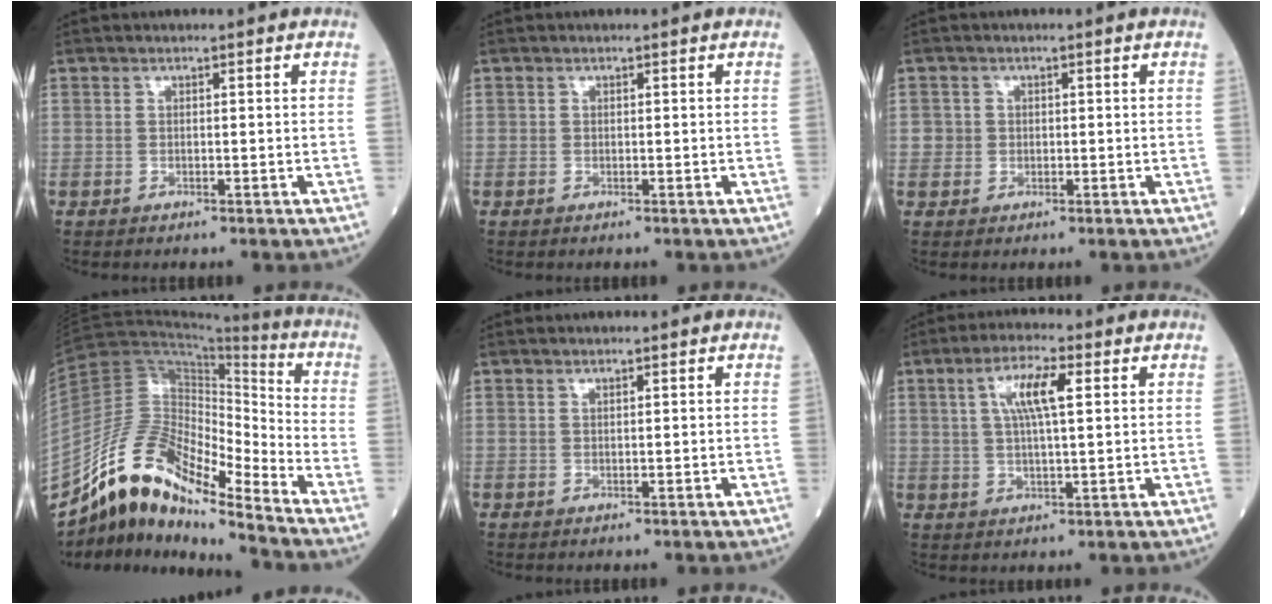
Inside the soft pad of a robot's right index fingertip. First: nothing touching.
{"total": 0.0}
{"total": 1.8, "force": [0.0, 1.8, 0.1], "torque": [0.006, 0.005, -0.003]}
{"total": 15.2, "force": [-11.8, 3.9, 8.8], "torque": [-0.162, 0.051, -0.209]}
{"total": 0.0}
{"total": 6.9, "force": [2.1, 1.2, 6.5], "torque": [-0.125, 0.010, 0.040]}